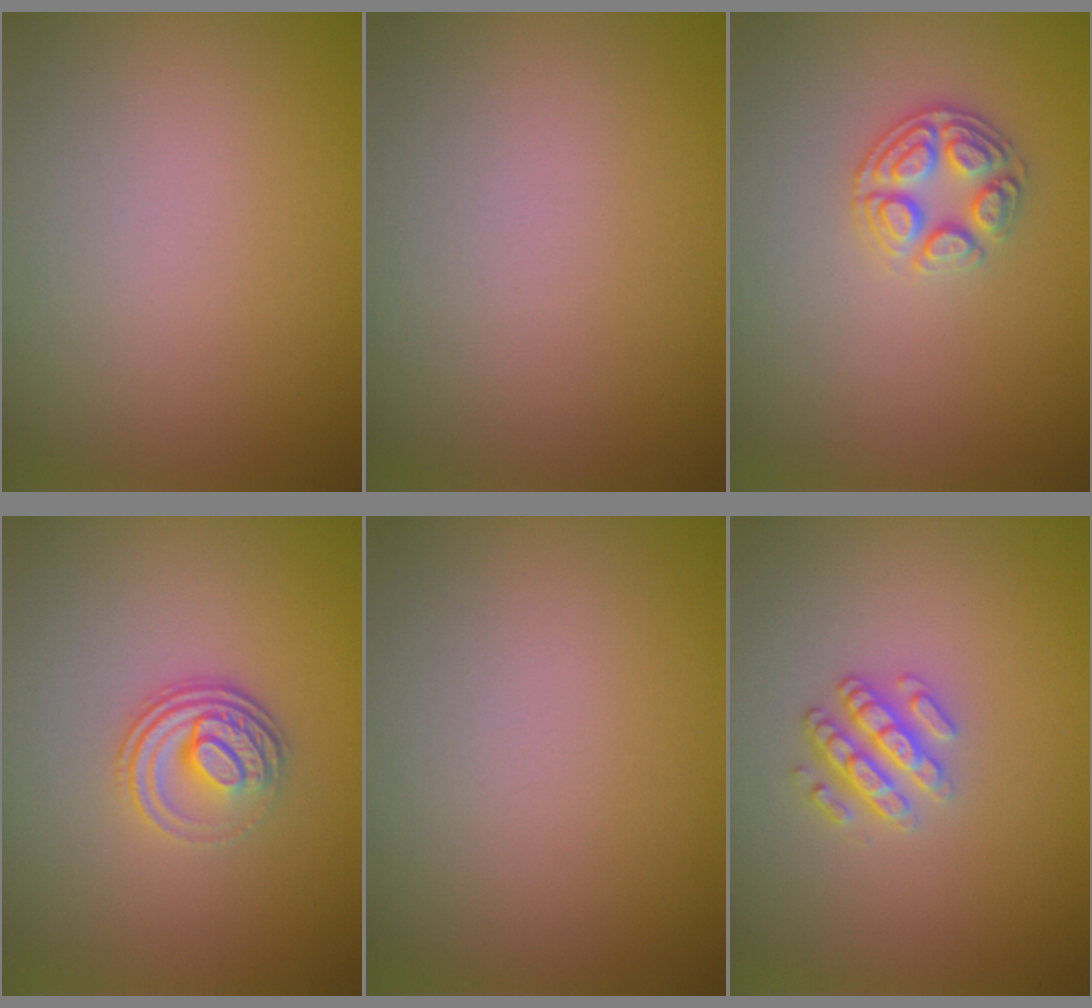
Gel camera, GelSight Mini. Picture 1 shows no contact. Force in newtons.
{"total": 0.0}
{"total": 2.9, "press": 2.8, "slide": 0.7}
{"total": 3.5, "press": 2.5, "slide": 2.4}
{"total": 0.0}
{"total": 2.5, "press": 2.3, "slide": 0.9}